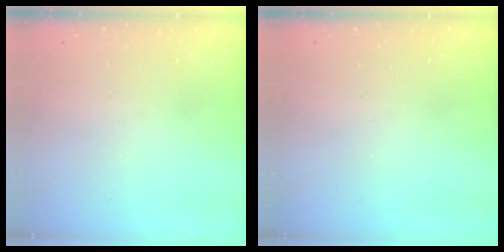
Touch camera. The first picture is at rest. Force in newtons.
{"total": 0.0}